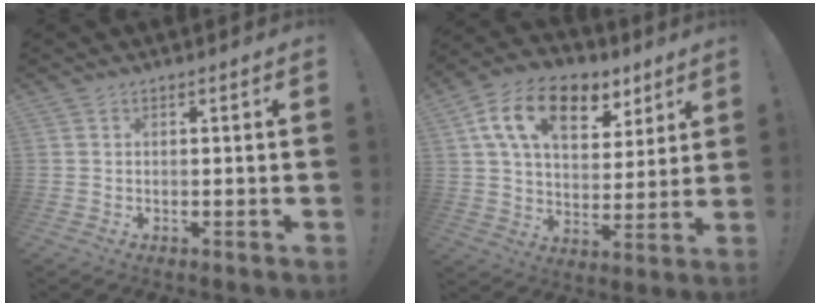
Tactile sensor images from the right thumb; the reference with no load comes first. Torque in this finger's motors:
{"motor_torque": [0.90, 1.74, 0.54, -0.03, 0.13]}